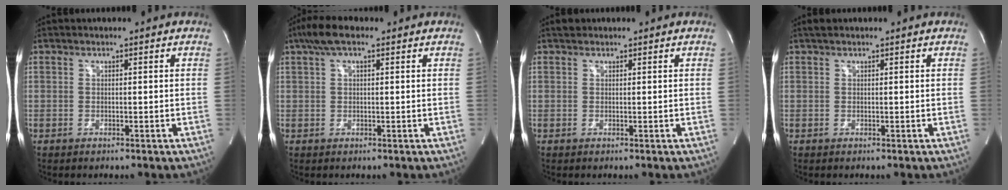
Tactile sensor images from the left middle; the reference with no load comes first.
{"total": 4.8, "force": [2.9, 1.5, 3.5], "torque": [-0.077, 0.027, 0.051]}
{"total": 1.0, "force": [0.9, 0.5, 0.1], "torque": [-0.007, 0.010, 0.014]}
{"total": 1.1, "force": [0.9, 0.3, 0.6], "torque": [-0.017, 0.015, 0.017]}